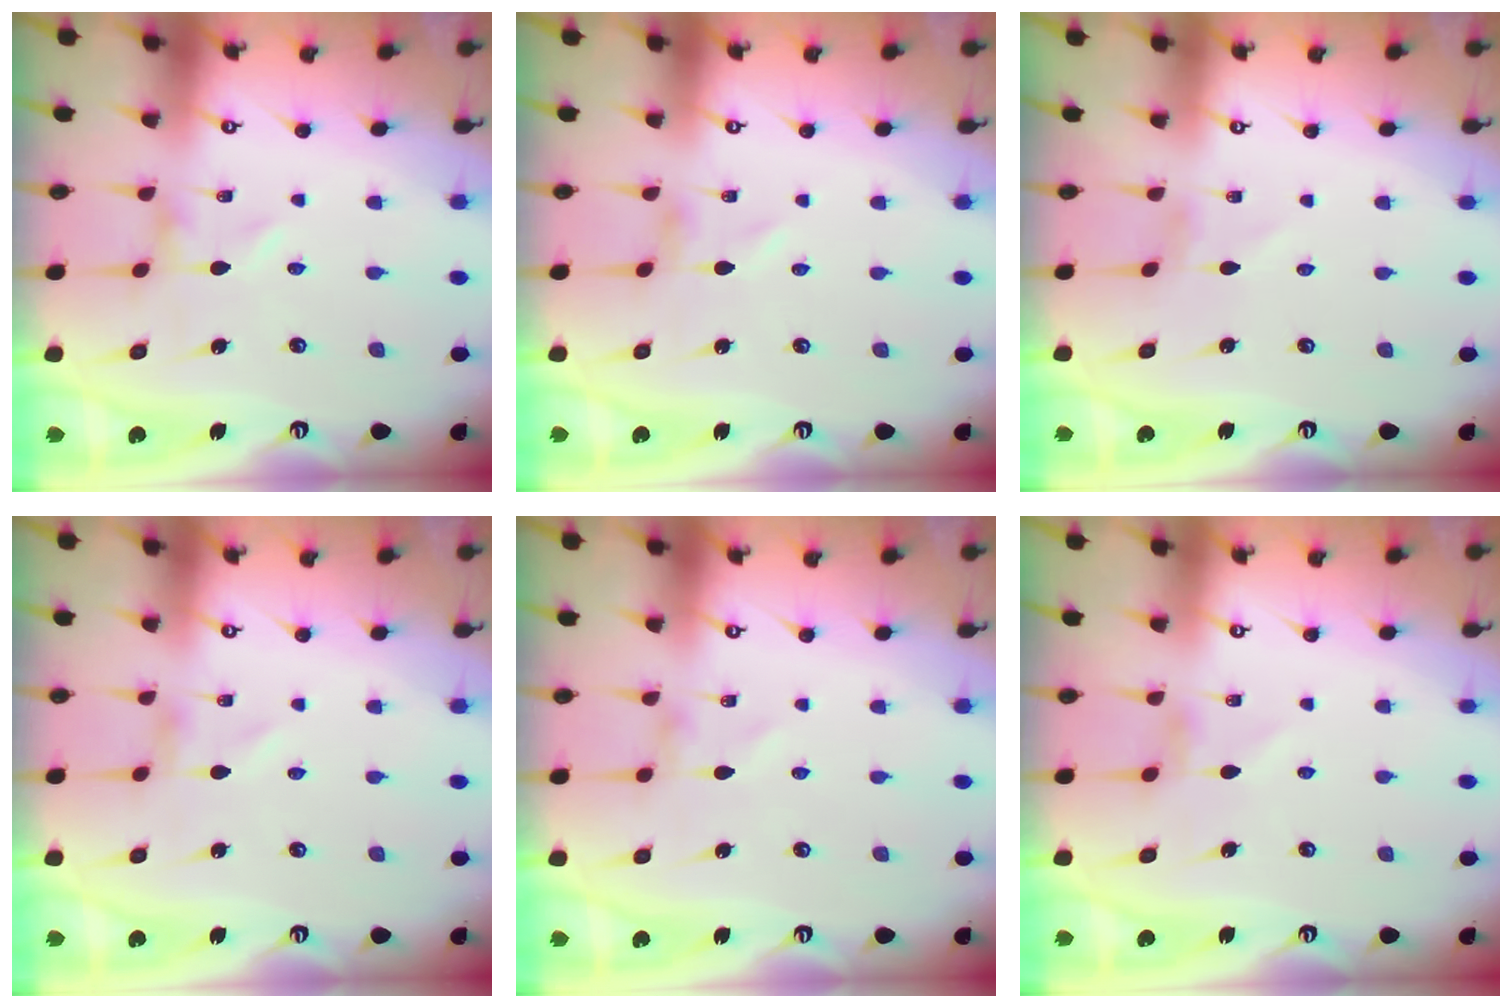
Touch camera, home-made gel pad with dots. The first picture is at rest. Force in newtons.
{"total": 0.8, "press": 0.8, "slide": 0.1}
{"total": 1.0, "press": 1.0, "slide": 0.1}
{"total": 1.0, "press": 1.0, "slide": 0.0}
{"total": 1.1, "press": 1.1, "slide": 0.1}
{"total": 2.8, "press": 2.8, "slide": 0.3}